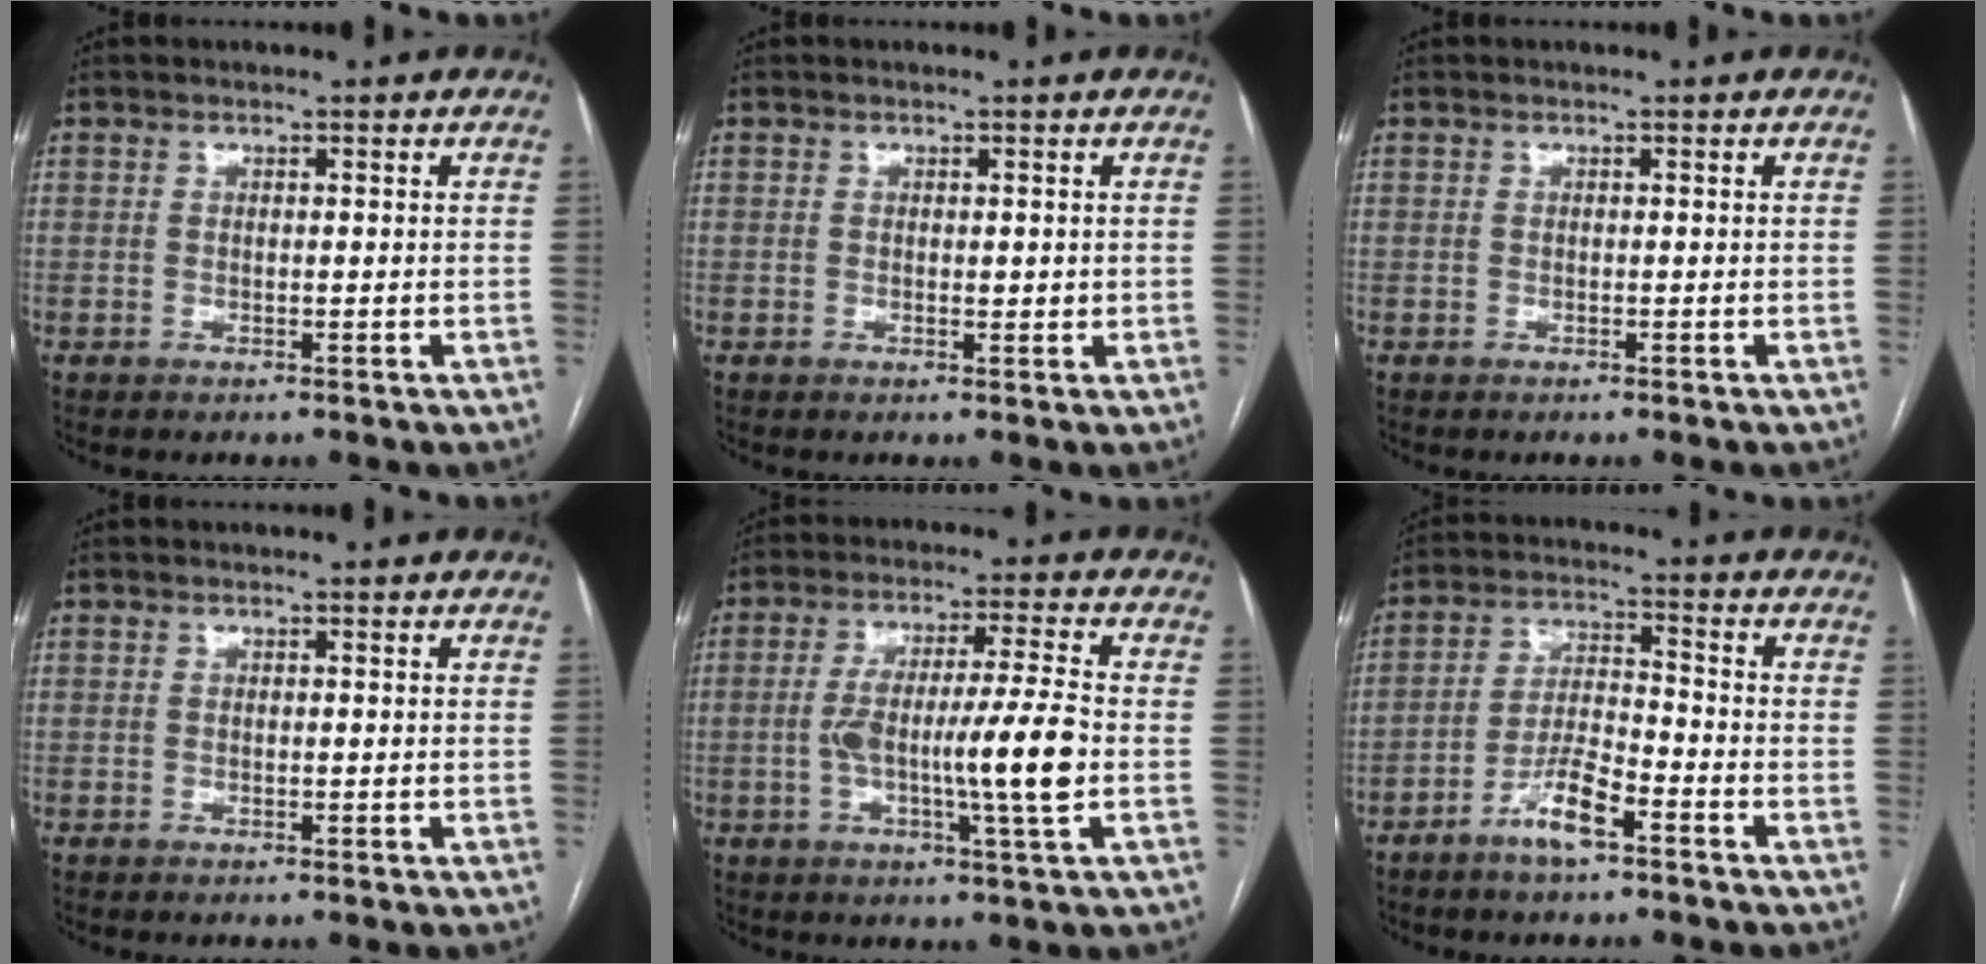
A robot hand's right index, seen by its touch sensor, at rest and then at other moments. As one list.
[{"total": 0.9, "force": [0.1, 0.4, 0.8], "torque": [-0.011, -0.003, 0.003]}, {"total": 0.0}, {"total": 0.0}, {"total": 11.5, "force": [-1.8, -0.2, 11.4], "torque": [-0.204, 0.001, -0.035]}, {"total": 6.8, "force": [-4.3, 1.3, 5.1], "torque": [-0.105, 0.003, -0.082]}]